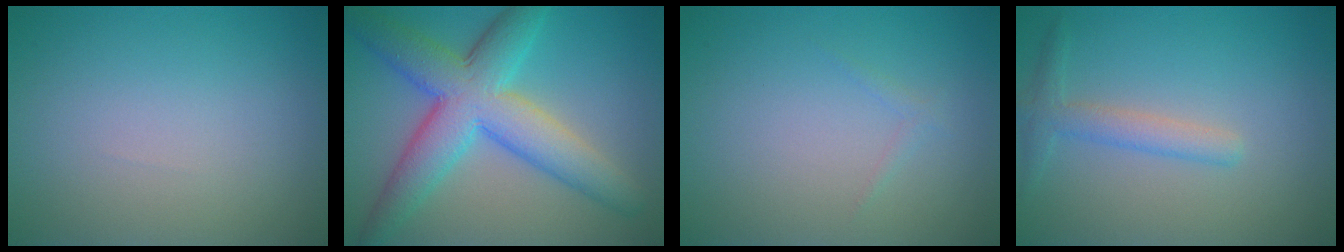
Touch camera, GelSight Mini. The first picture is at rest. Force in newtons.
{"total": 8.7, "press": 8.7, "slide": 0.2}
{"total": 0.6, "press": 0.6, "slide": 0.0}
{"total": 2.3, "press": 2.3, "slide": 0.0}